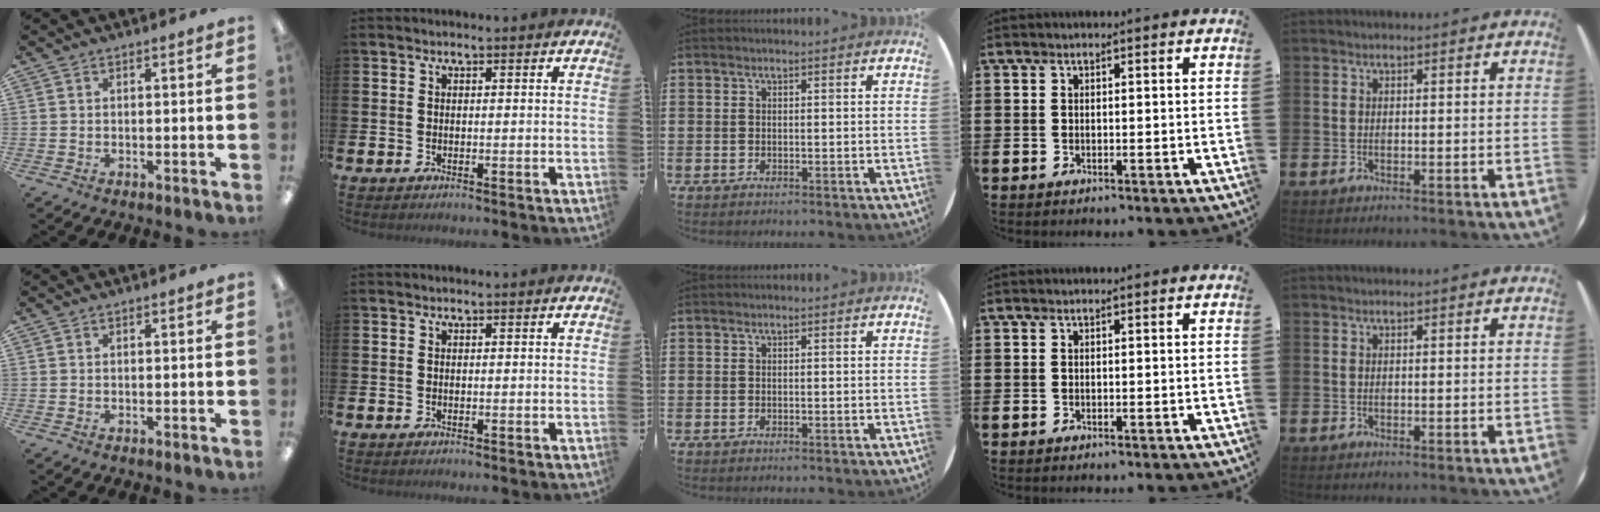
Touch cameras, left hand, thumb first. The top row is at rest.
{}